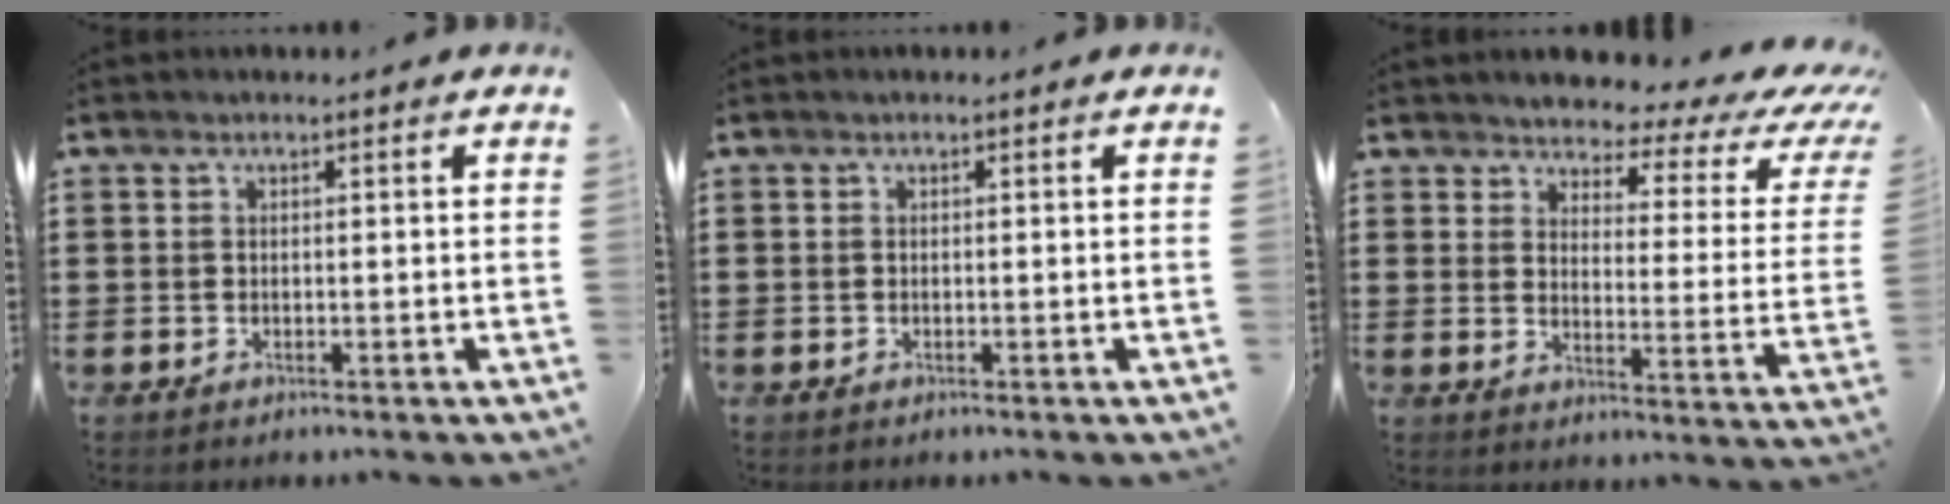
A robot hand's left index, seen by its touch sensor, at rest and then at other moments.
{"total": 0.0}
{"total": 3.4, "force": [2.8, 1.3, 1.3], "torque": [-0.039, -0.026, 0.040]}